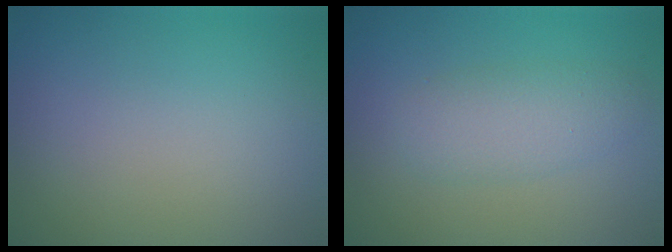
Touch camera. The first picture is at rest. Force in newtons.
{"total": 2.4, "press": 2.3, "slide": 0.1}